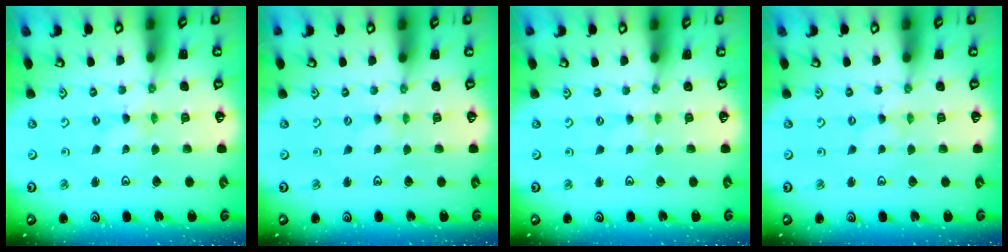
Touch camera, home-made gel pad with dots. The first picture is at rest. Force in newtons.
{"total": 0.0}
{"total": 0.8, "press": 0.8, "slide": 0.1}
{"total": 0.0}